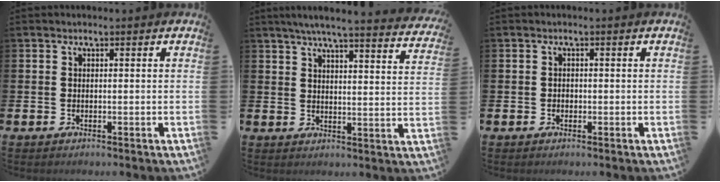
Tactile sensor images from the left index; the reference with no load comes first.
{"total": 5.5, "force": [5.1, -0.2, 2.0], "torque": [-0.045, -0.035, 0.084]}
{"total": 0.7, "force": [-0.2, 0.7, 0.2], "torque": [-0.013, 0.008, -0.005]}